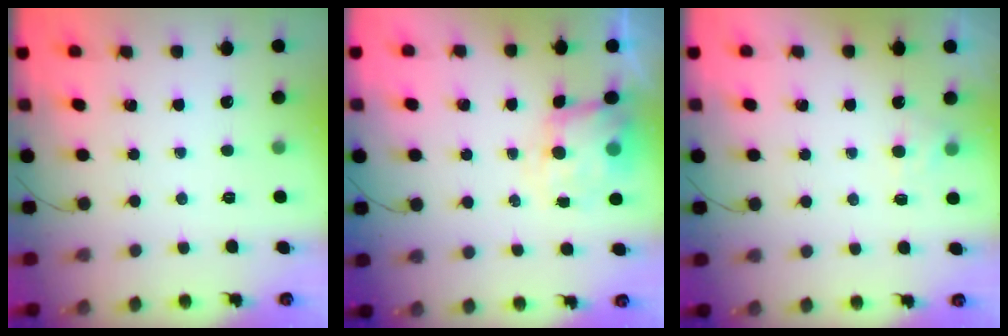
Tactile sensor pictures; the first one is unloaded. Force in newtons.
{"total": 7.1, "press": 7.0, "slide": 1.3}
{"total": 4.3, "press": 4.1, "slide": 1.3}